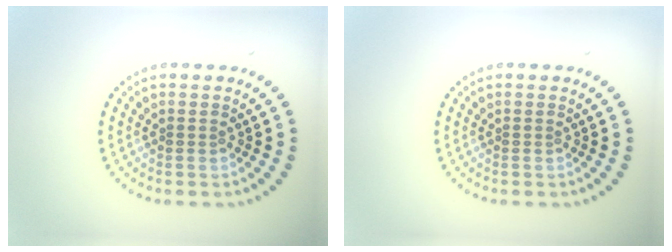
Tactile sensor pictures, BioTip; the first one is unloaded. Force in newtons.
{"total": 0.0}